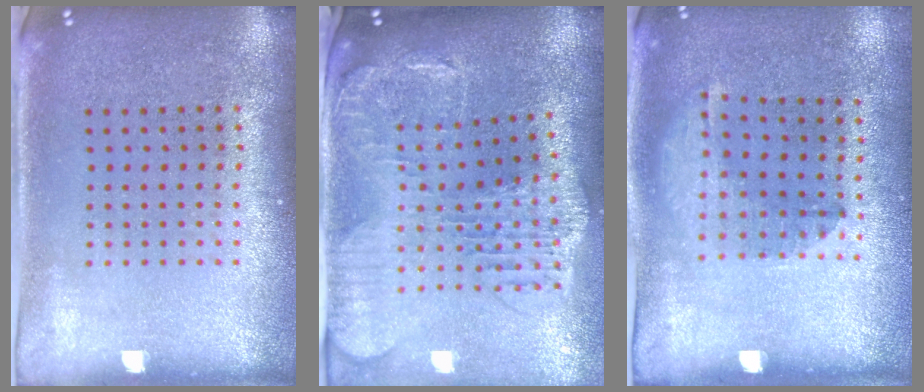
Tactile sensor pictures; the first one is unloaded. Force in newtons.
{"total": 2.2, "press": 2.0, "slide": 1.0}
{"total": 1.4, "press": 0.9, "slide": 1.1}